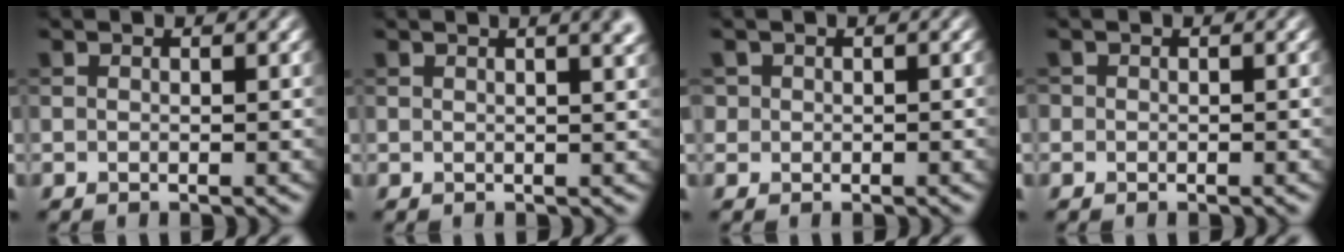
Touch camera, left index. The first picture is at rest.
{"total": 4.4, "force": [2.4, 1.7, 3.2], "torque": [-0.009, 0.024, 0.012]}
{"total": 0.9, "force": [0.1, 0.9, -0.1], "torque": [-0.001, 0.001, 0.001]}
{"total": 0.5, "force": [-0.1, 0.5, -0.1], "torque": [0.004, 0.001, -0.005]}